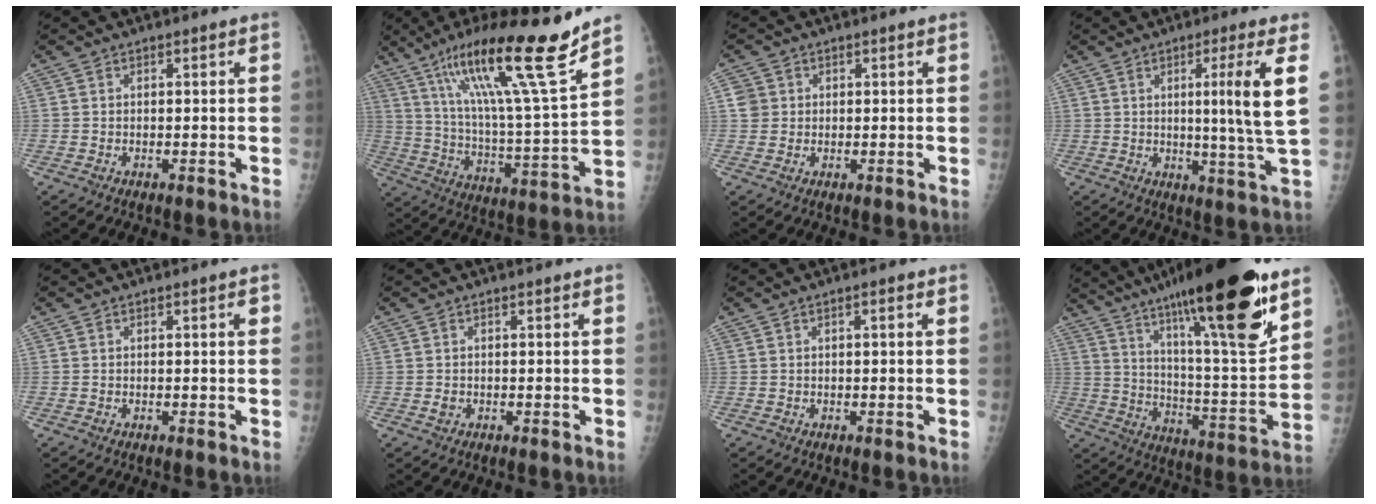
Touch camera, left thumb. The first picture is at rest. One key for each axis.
{"total": 22.8, "fx": 15.2, "fy": 1.1, "fz": 16.9, "tx": -0.258, "ty": -0.063, "tz": 0.260}
{"total": 2.9, "fx": 0.7, "fy": 2.8, "fz": 0.5, "tx": 0.010, "ty": 0.001, "tz": 0.011}
{"total": 11.1, "fx": 2.6, "fy": -1.2, "fz": 10.7, "tx": -0.173, "ty": -0.027, "tz": 0.039}
{"total": 0.8, "fx": 0.2, "fy": 0.1, "fz": 0.7, "tx": -0.011, "ty": 0.001, "tz": 0.001}
{"total": 1.0, "fx": -0.1, "fy": 0.8, "fz": 0.6, "tx": -0.008, "ty": 0.000, "tz": 0.000}
{"total": 1.3, "fx": 0.5, "fy": 0.3, "fz": 1.2, "tx": -0.020, "ty": 0.002, "tz": 0.005}
{"total": 29.1, "fx": 18.6, "fy": 4.9, "fz": 21.8, "tx": -0.326, "ty": -0.065, "tz": 0.304}